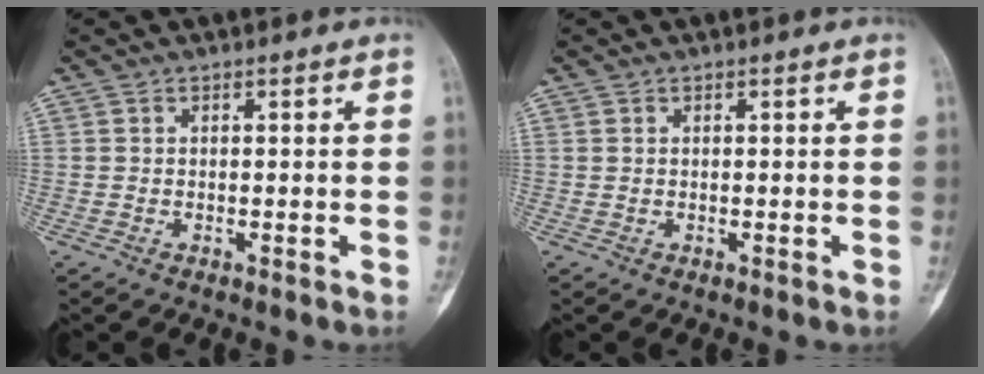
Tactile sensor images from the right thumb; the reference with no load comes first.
{"total": 0.0}